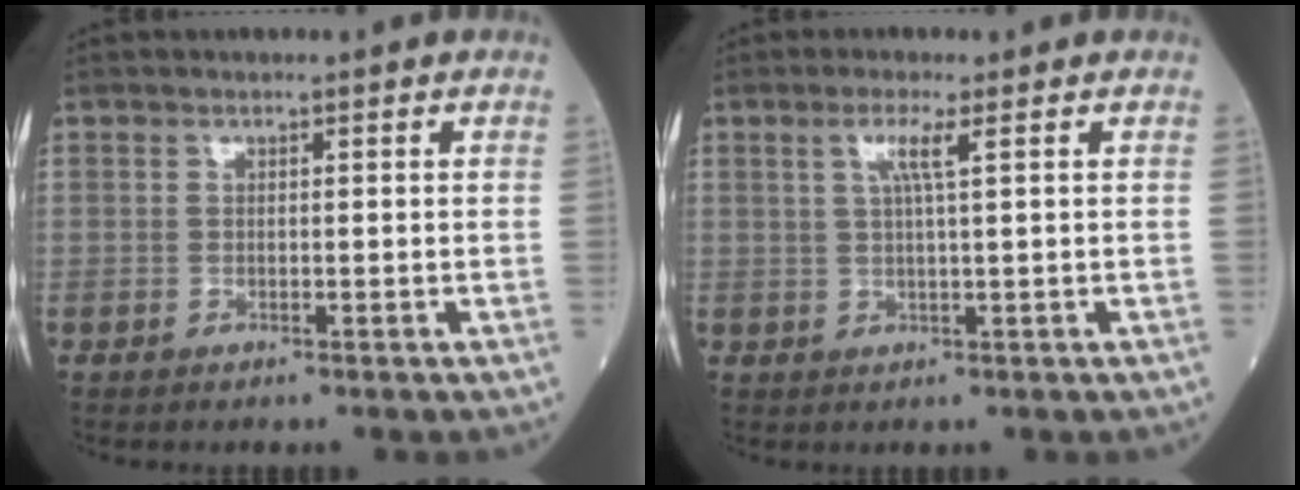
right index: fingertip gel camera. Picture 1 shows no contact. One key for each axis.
{"total": 3.2, "fx": 1.2, "fy": -0.4, "fz": 2.9, "tx": -0.060, "ty": 0.003, "tz": 0.022}